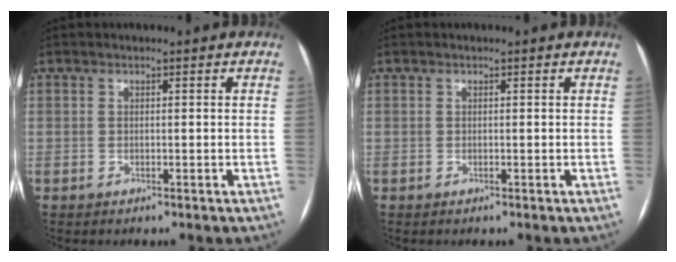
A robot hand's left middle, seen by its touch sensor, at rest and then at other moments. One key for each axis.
{"total": 0.0}